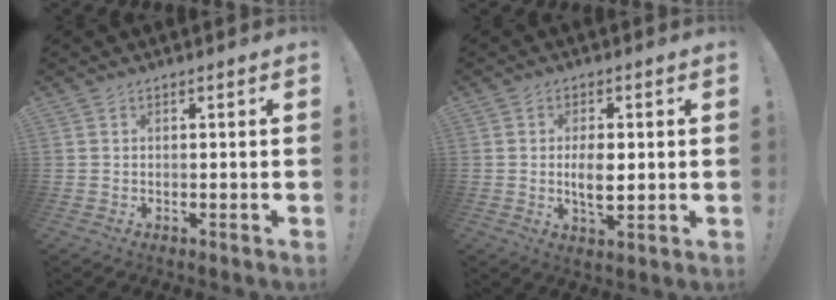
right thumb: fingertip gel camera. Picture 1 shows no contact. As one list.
[{"total": 6.0, "force": [0.2, 3.0, 5.2], "torque": [-0.085, -0.005, -0.003]}]